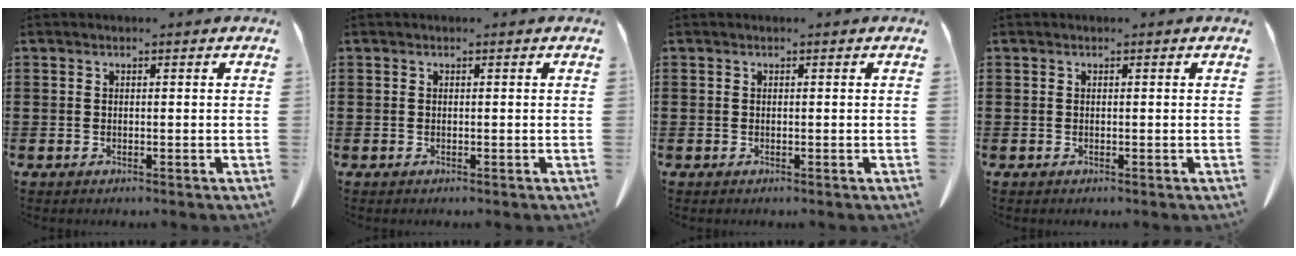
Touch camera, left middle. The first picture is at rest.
{"total": 0.0}
{"total": 0.0}
{"total": 0.0}